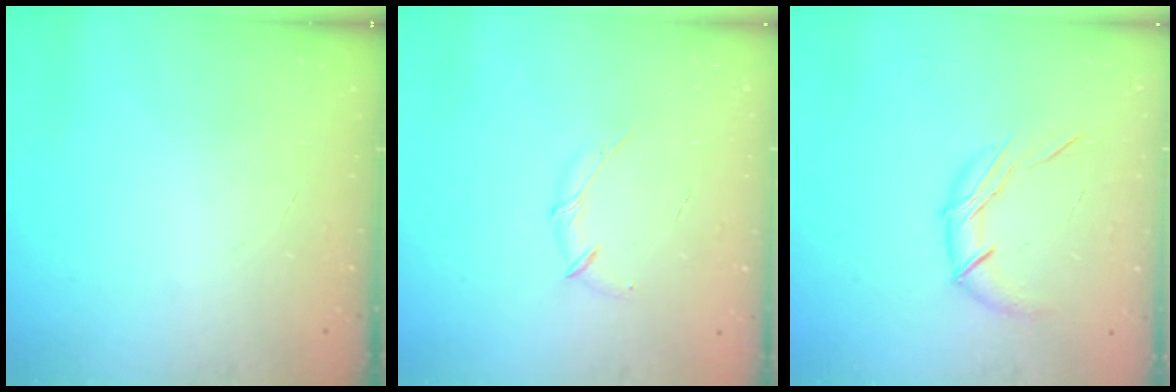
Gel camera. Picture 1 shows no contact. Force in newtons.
{"total": 3.6, "press": 3.6, "slide": 0.8}
{"total": 8.9, "press": 8.9, "slide": 0.3}